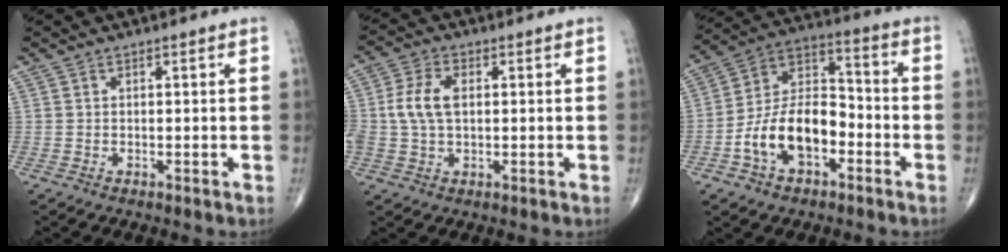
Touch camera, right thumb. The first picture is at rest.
{"total": 6.9, "force": [0.5, 4.2, 5.4], "torque": [-0.122, 0.011, 0.008]}
{"total": 14.9, "force": [-5.1, 8.9, 10.8], "torque": [-0.173, 0.050, -0.097]}